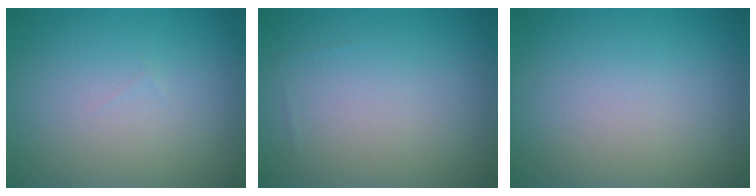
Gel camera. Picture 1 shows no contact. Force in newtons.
{"total": 0.0}
{"total": 0.0}